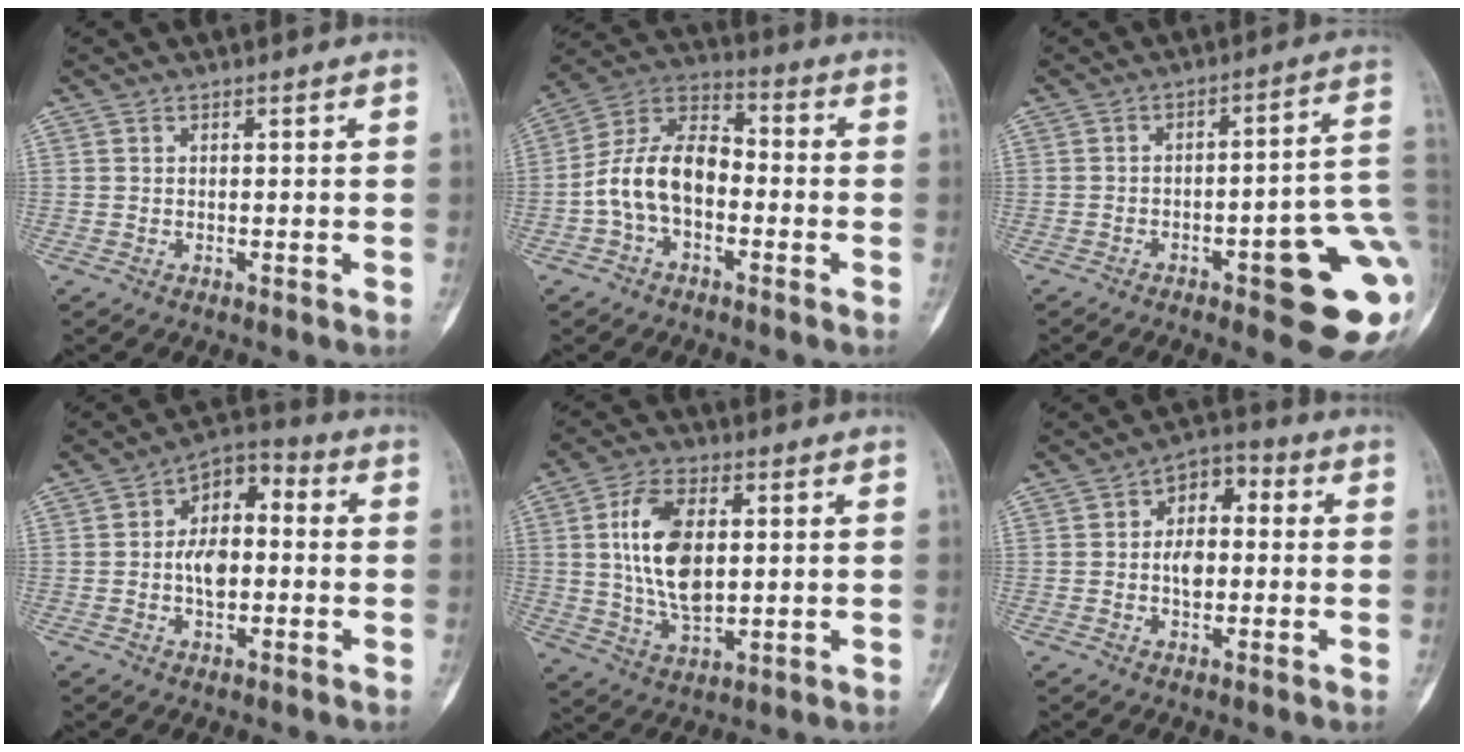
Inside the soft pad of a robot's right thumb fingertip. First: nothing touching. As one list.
[{"total": 12.5, "force": [-2.5, 7.8, 9.4], "torque": [-0.165, 0.045, -0.058]}, {"total": 17.2, "force": [-4.9, 4.6, 15.8], "torque": [-0.152, 0.032, -0.051]}, {"total": 9.6, "force": [-0.5, 5.9, 7.5], "torque": [-0.107, 0.030, -0.022]}, {"total": 12.9, "force": [1.9, 6.9, 10.8], "torque": [-0.198, -0.007, 0.040]}, {"total": 7.7, "force": [-0.1, 5.1, 5.8], "torque": [-0.077, 0.024, -0.014]}]